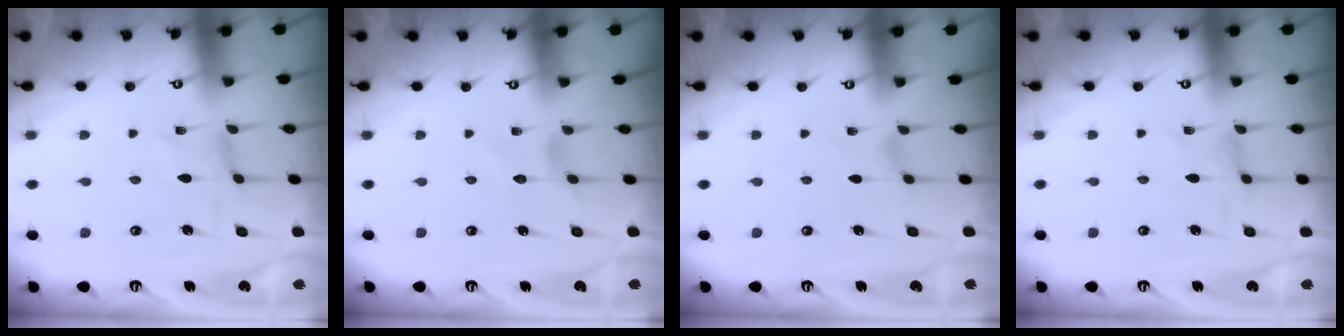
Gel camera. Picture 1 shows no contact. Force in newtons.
{"total": 0.0}
{"total": 0.0}
{"total": 0.0}